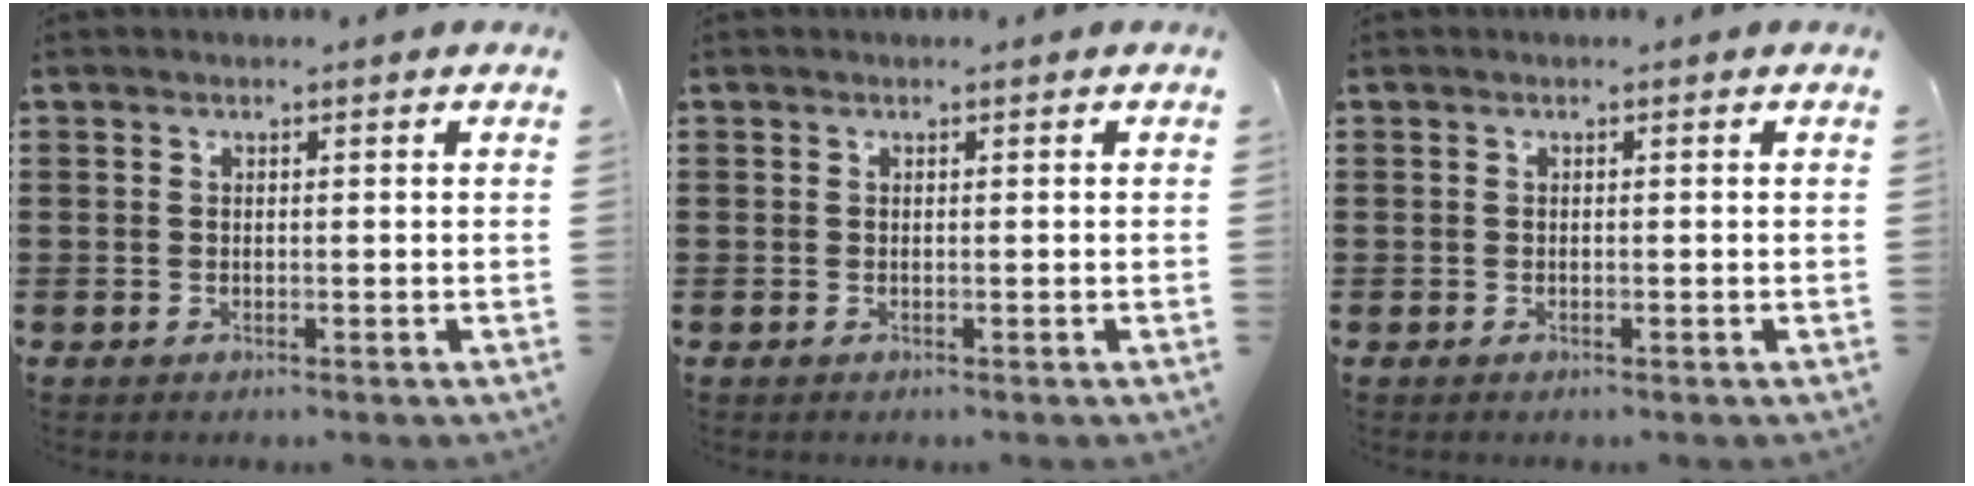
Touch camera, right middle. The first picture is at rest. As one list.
[{"total": 0.0}, {"total": 0.0}]